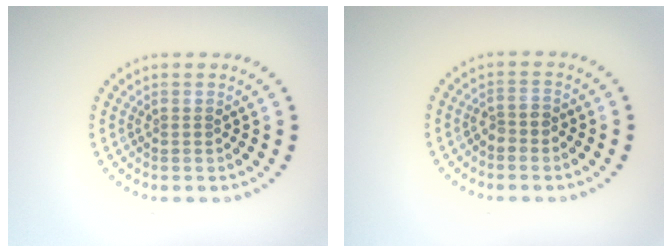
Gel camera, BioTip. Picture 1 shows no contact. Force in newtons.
{"total": 1.5, "press": 1.3, "slide": 0.8}